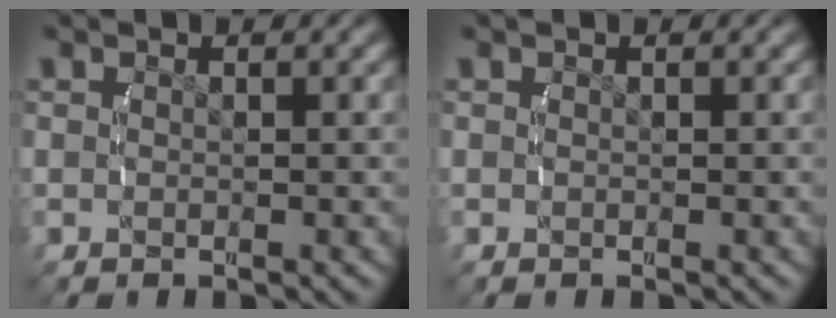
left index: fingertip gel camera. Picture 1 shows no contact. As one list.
[{"total": 0.0}]